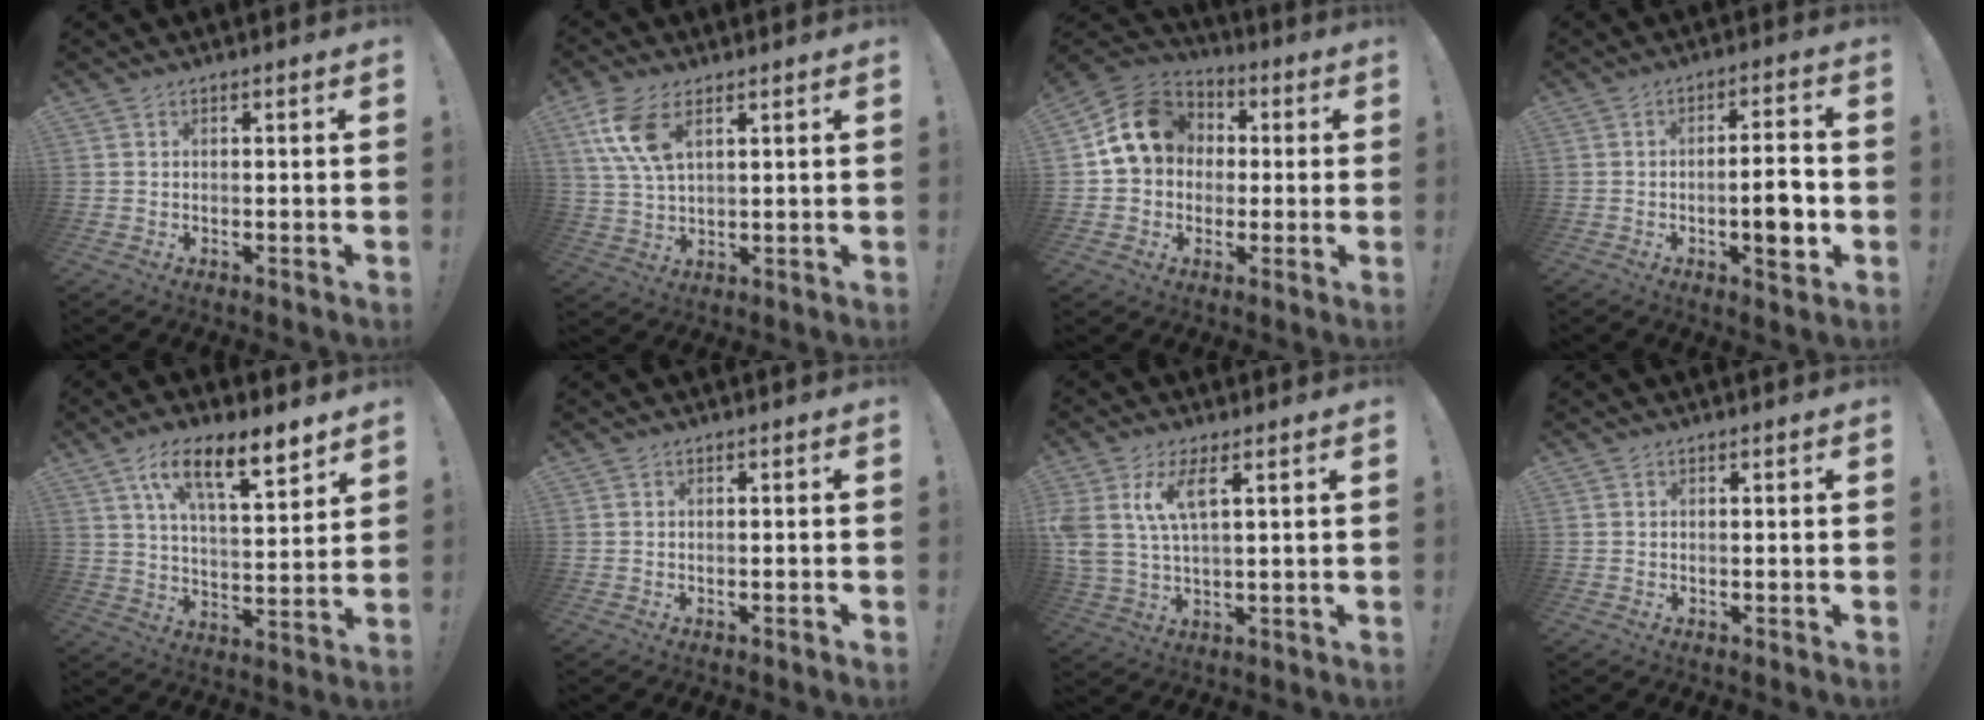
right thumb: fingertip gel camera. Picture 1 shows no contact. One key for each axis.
{"total": 10.4, "fx": 4.9, "fy": 5.2, "fz": 7.6, "tx": -0.162, "ty": -0.015, "tz": 0.091}
{"total": 14.5, "fx": 3.0, "fy": 12.1, "fz": 7.4, "tx": -0.100, "ty": 0.009, "tz": 0.066}
{"total": 9.0, "fx": -2.5, "fy": 2.2, "fz": 8.3, "tx": -0.120, "ty": 0.009, "tz": -0.040}
{"total": 14.2, "fx": 8.8, "fy": 4.0, "fz": 10.4, "tx": -0.170, "ty": -0.043, "tz": 0.146}
{"total": 0.8, "fx": -0.6, "fy": -0.3, "fz": 0.3, "tx": -0.013, "ty": 0.001, "tz": -0.010}
{"total": 8.8, "fx": 4.2, "fy": 3.2, "fz": 7.0, "tx": -0.150, "ty": -0.014, "tz": 0.075}
{"total": 0.0}